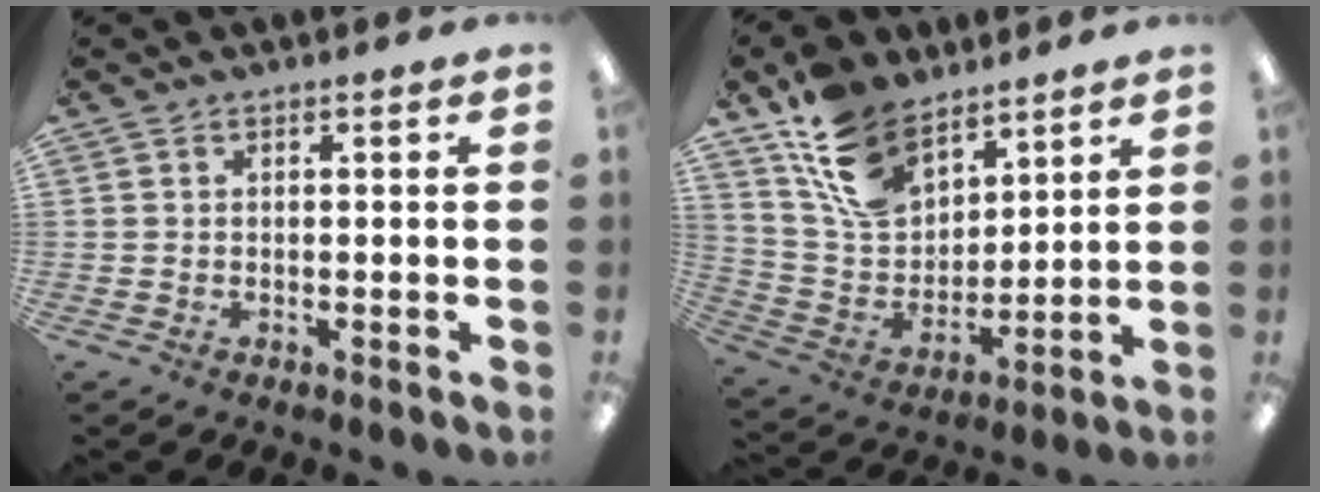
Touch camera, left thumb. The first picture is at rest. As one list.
[{"total": 15.6, "force": [10.5, 9.4, 6.9], "torque": [-0.134, -0.048, 0.202]}]